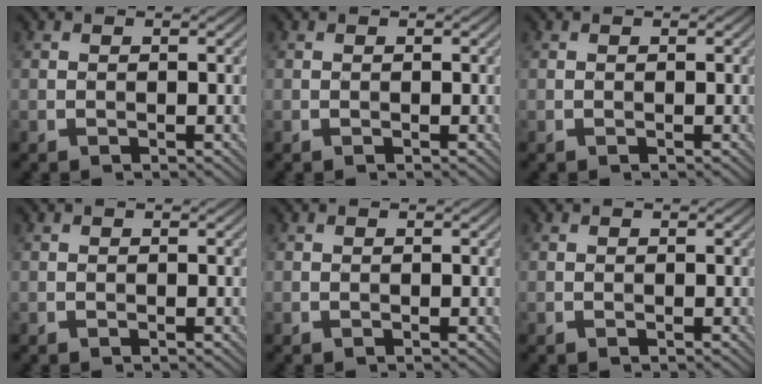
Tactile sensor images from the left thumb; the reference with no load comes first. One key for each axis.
{"total": 0.0}
{"total": 0.0}
{"total": 0.0}
{"total": 0.0}
{"total": 0.0}